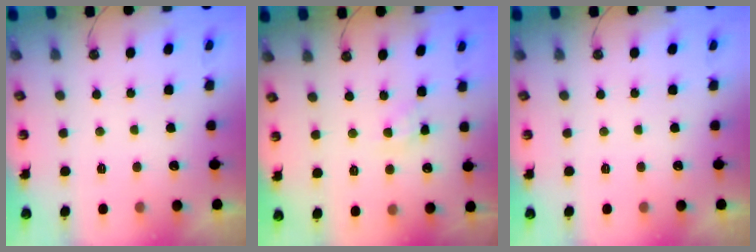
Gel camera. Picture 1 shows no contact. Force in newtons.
{"total": 4.8, "press": 4.8, "slide": 0.2}
{"total": 0.0}